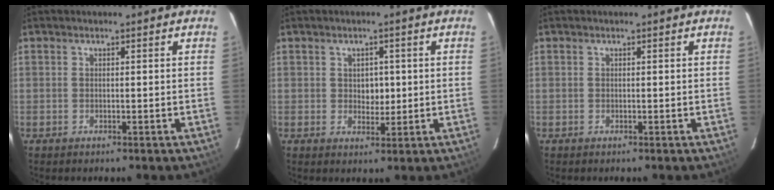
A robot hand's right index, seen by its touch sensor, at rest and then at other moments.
{"total": 3.1, "force": [0.3, 2.6, 1.7], "torque": [-0.022, 0.004, 0.007]}
{"total": 0.0}